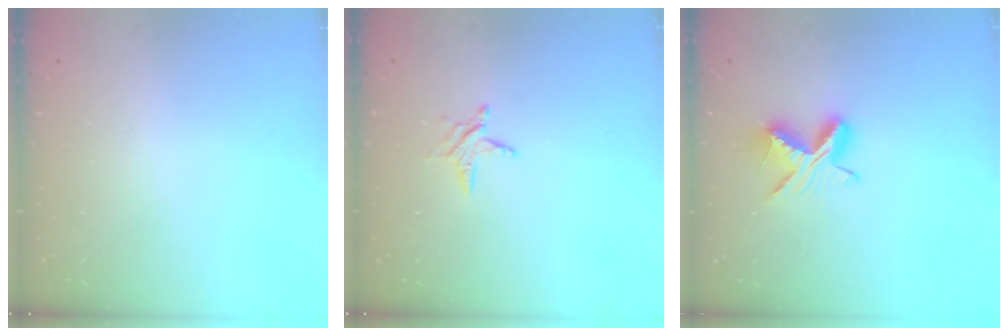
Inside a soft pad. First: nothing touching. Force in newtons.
{"total": 5.5, "press": 5.5, "slide": 0.7}
{"total": 9.0, "press": 9.0, "slide": 0.2}